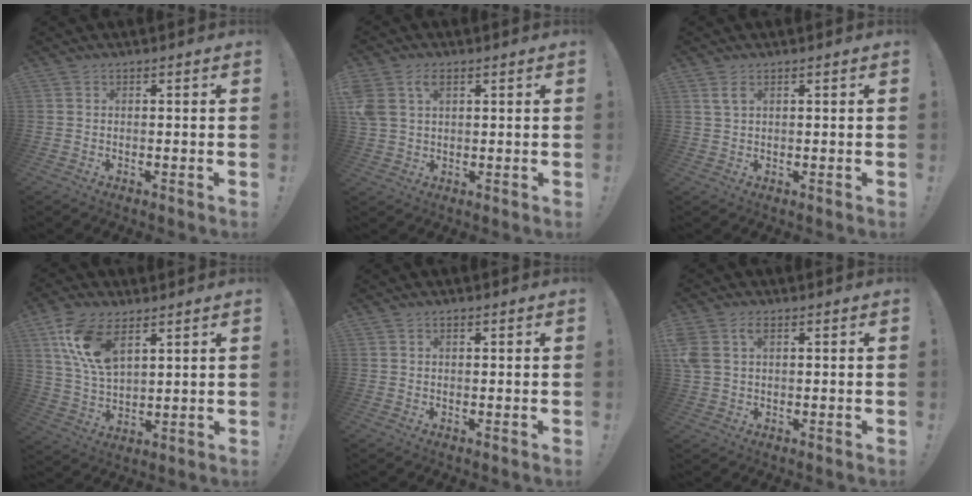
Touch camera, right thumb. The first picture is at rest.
{"total": 6.1, "force": [2.5, 4.1, 3.8], "torque": [-0.083, 0.001, 0.049]}
{"total": 2.6, "force": [1.2, 1.1, 2.0], "torque": [-0.035, -0.001, 0.021]}
{"total": 13.4, "force": [6.9, 6.9, 9.1], "torque": [-0.190, -0.015, 0.131]}
{"total": 0.7, "force": [0.3, 0.4, 0.5], "torque": [-0.010, 0.002, 0.006]}
{"total": 4.9, "force": [1.7, 3.2, 3.3], "torque": [-0.071, 0.002, 0.032]}